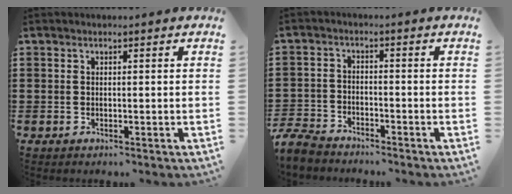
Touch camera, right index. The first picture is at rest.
{"total": 4.0, "force": [-3.9, 0.9, 0.6], "torque": [-0.035, -0.004, -0.086]}